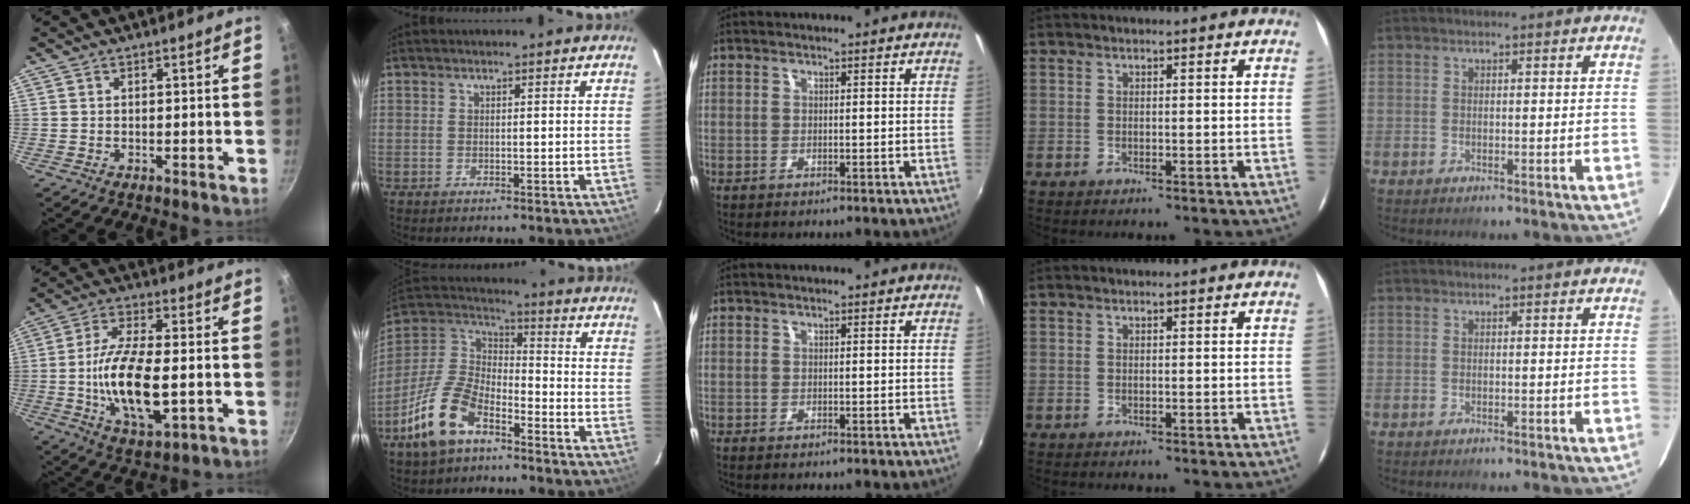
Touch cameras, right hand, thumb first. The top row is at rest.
{"thumb": {"total": 14.9, "force": [-2.2, 5.8, 13.6], "torque": [-0.261, 0.000, -0.044]}, "index": {"total": 14.9, "force": [-8.8, 7.2, 9.6], "torque": [-0.207, 0.006, -0.170]}}